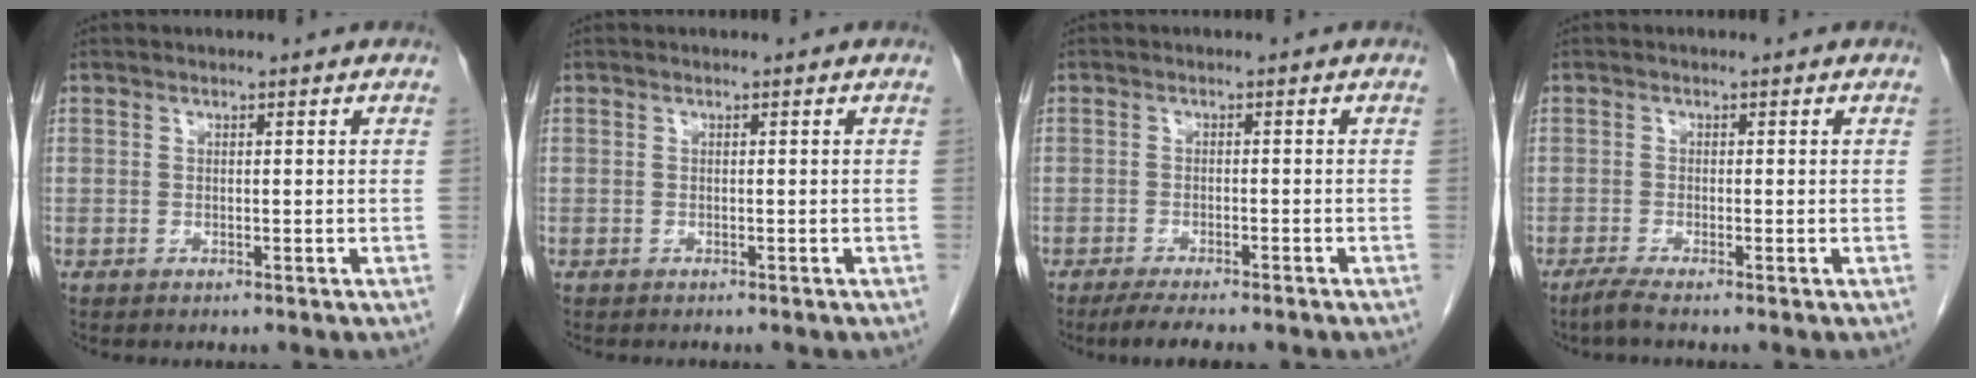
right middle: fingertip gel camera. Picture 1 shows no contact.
{"total": 0.7, "force": [-0.6, 0.1, 0.3], "torque": [-0.011, -0.003, -0.007]}
{"total": 6.0, "force": [-4.9, 0.6, 3.4], "torque": [-0.051, -0.013, -0.072]}
{"total": 1.6, "force": [-1.2, -0.4, 1.0], "torque": [-0.033, -0.008, -0.031]}